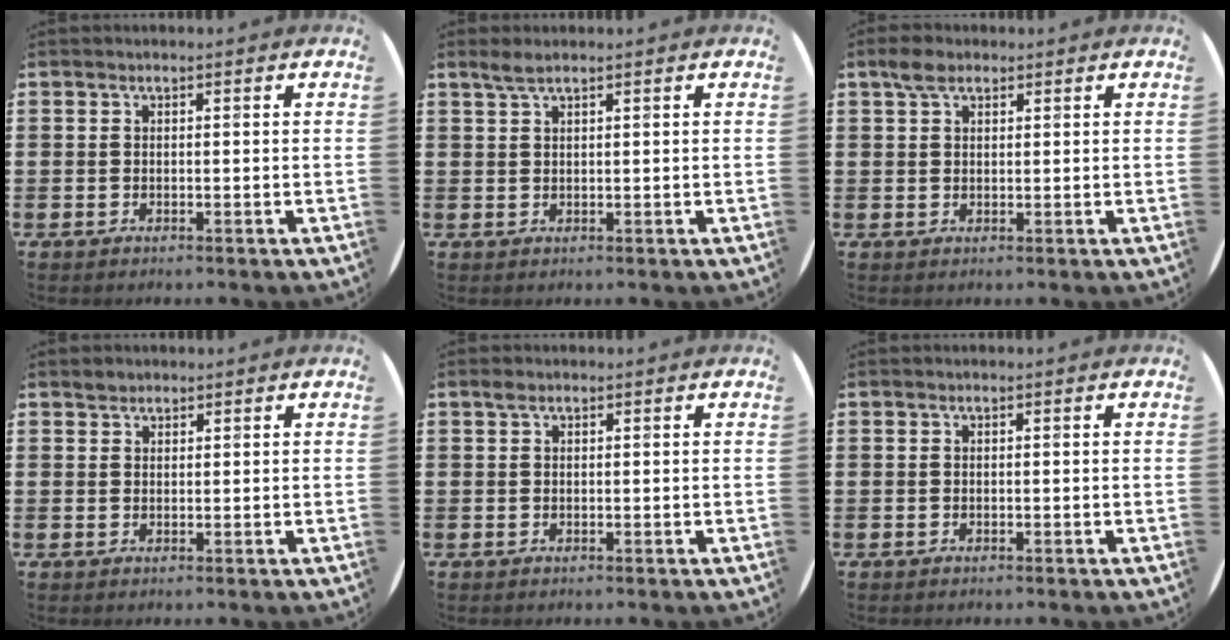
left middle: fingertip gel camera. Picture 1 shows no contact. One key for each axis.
{"total": 1.6, "fx": 1.3, "fy": 0.1, "fz": 1.0, "tx": -0.021, "ty": 0.002, "tz": 0.023}
{"total": 2.7, "fx": 1.9, "fy": 1.4, "fz": 1.3, "tx": -0.021, "ty": 0.004, "tz": 0.034}
{"total": 1.2, "fx": 1.1, "fy": 0.5, "fz": 0.0, "tx": 0.006, "ty": -0.001, "tz": 0.020}
{"total": 0.7, "fx": 0.5, "fy": 0.5, "fz": 0.3, "tx": 0.000, "ty": 0.001, "tz": 0.007}
{"total": 0.0}